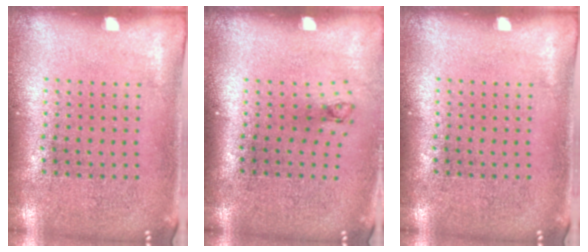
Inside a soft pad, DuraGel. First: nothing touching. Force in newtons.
{"total": 0.7, "press": 0.3, "slide": 0.6}
{"total": 0.0}